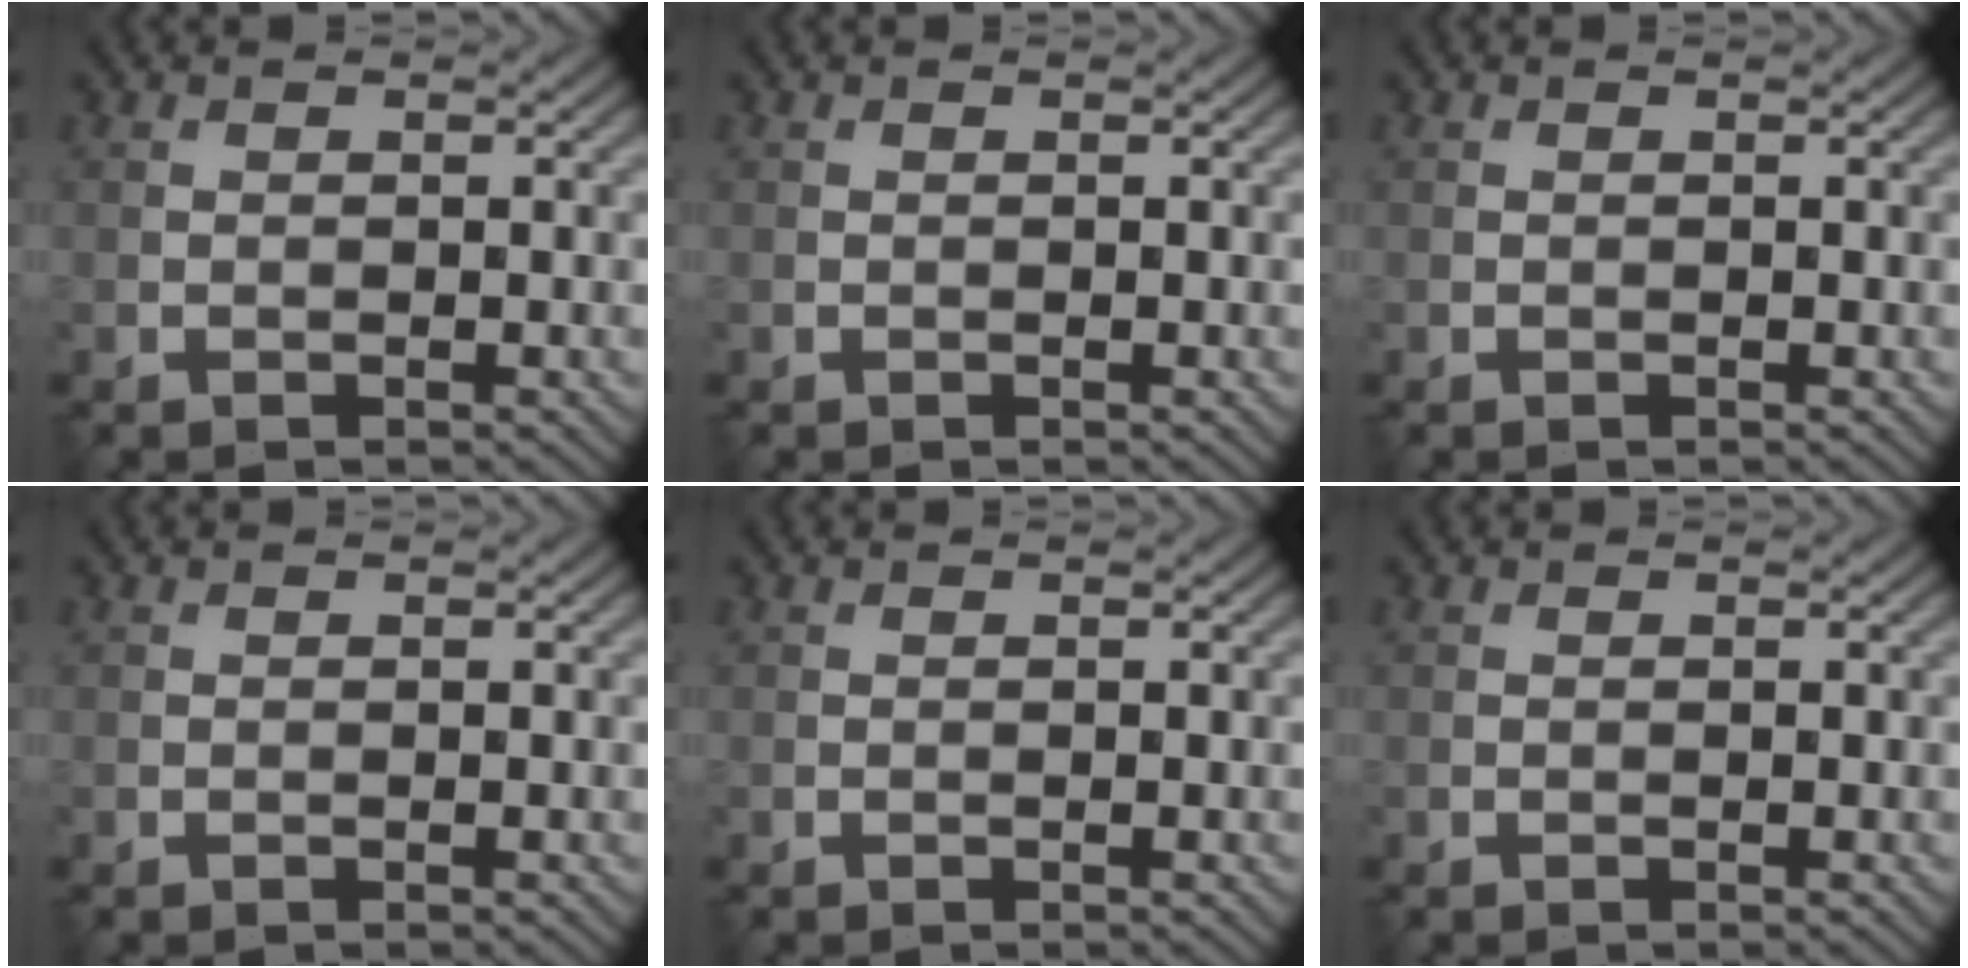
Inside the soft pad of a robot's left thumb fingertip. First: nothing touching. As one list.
[{"total": 0.0}, {"total": 0.0}, {"total": 0.0}, {"total": 0.0}, {"total": 0.0}]